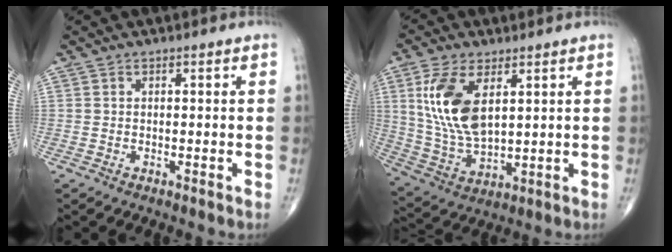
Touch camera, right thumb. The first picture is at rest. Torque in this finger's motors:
{"motor_torque": [-0.82, 1.25, 1.13, 0.63, 0.15]}